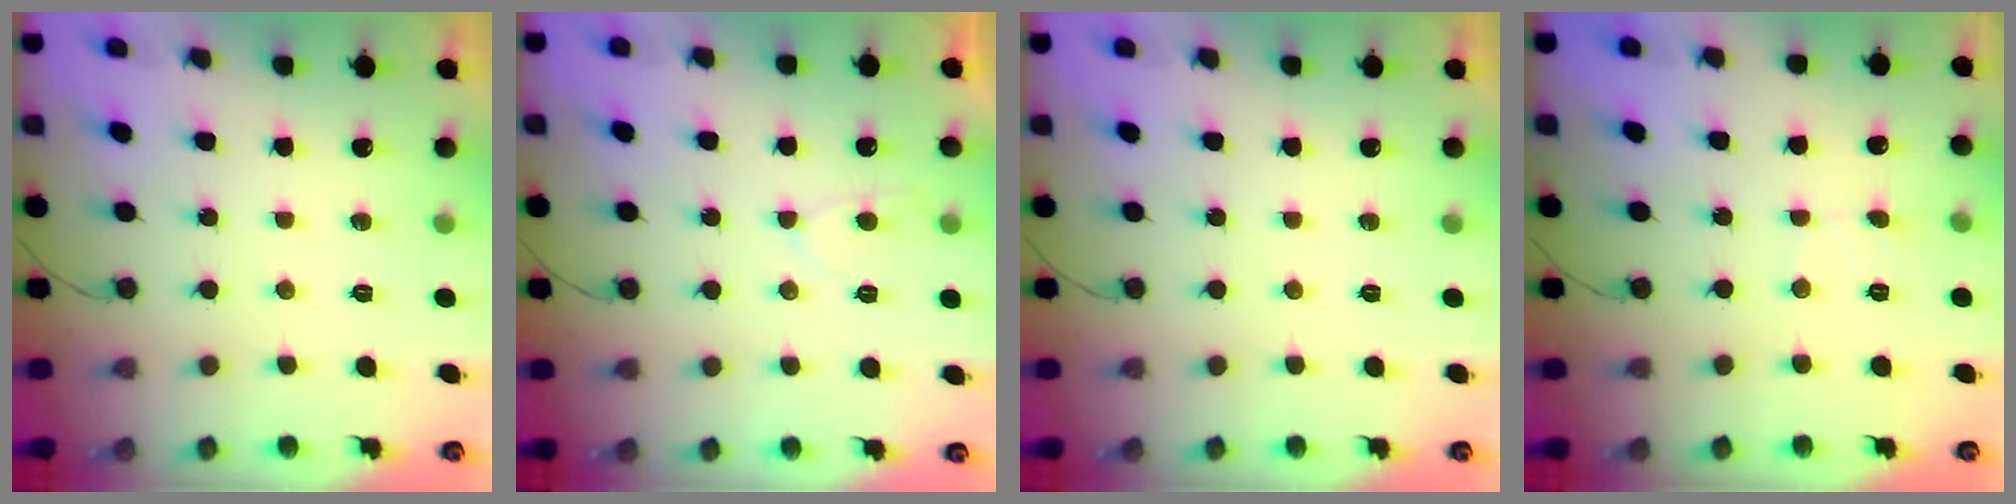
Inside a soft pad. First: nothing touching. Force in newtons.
{"total": 3.5, "press": 3.5, "slide": 0.4}
{"total": 0.0}
{"total": 2.2, "press": 2.2, "slide": 0.2}